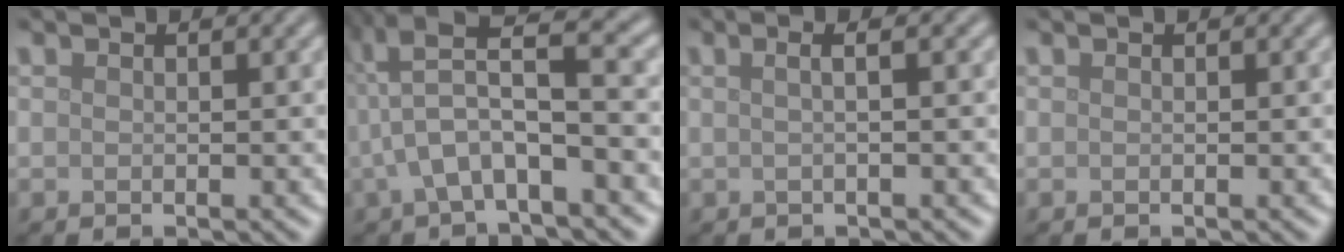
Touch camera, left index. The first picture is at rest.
{"total": 6.7, "force": [-0.4, 1.8, 6.4], "torque": [-0.121, 0.020, -0.015]}
{"total": 2.9, "force": [0.8, 1.3, 2.4], "torque": [-0.018, 0.009, -0.018]}
{"total": 0.0}